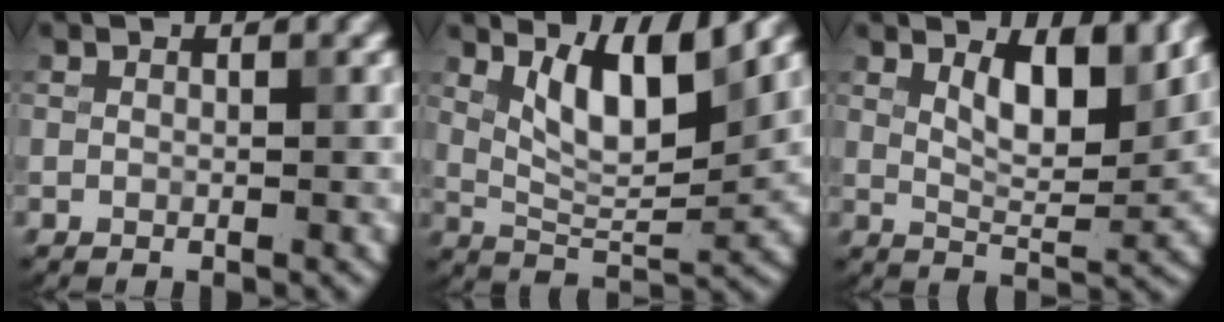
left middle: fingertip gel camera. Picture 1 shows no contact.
{"total": 6.3, "force": [3.0, 1.9, 5.2], "torque": [-0.090, -0.009, 0.054]}
{"total": 5.1, "force": [2.4, 1.9, 4.1], "torque": [-0.072, -0.007, 0.040]}